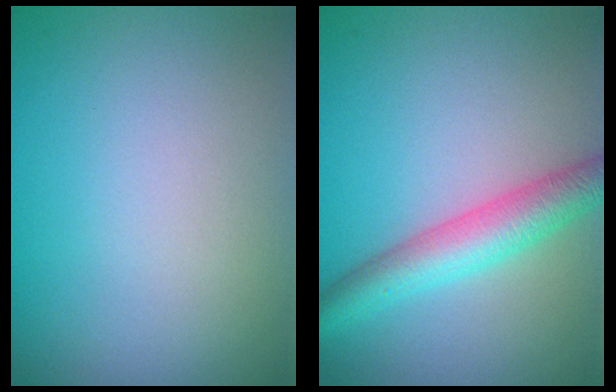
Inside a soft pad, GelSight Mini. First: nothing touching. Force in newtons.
{"total": 4.4, "press": 4.4, "slide": 0.1}